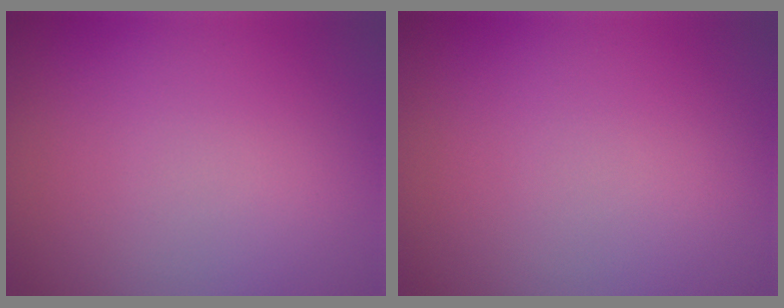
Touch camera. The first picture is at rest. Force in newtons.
{"total": 0.0}